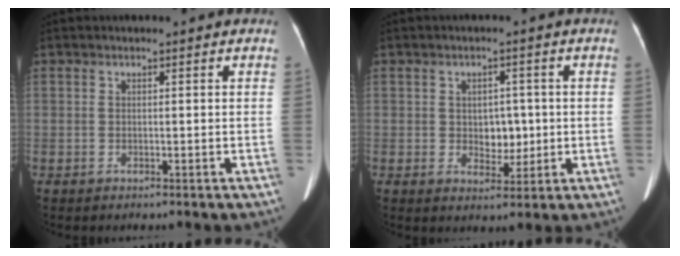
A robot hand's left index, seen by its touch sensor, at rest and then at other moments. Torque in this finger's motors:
{"motor_torque": [0.03, 0.00, 0.06, -0.01]}